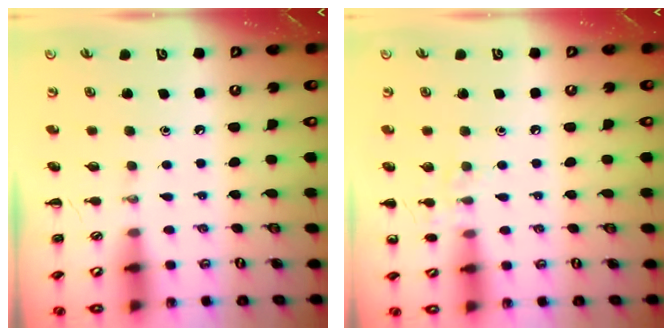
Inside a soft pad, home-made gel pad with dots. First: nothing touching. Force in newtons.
{"total": 5.9, "press": 5.7, "slide": 1.5}